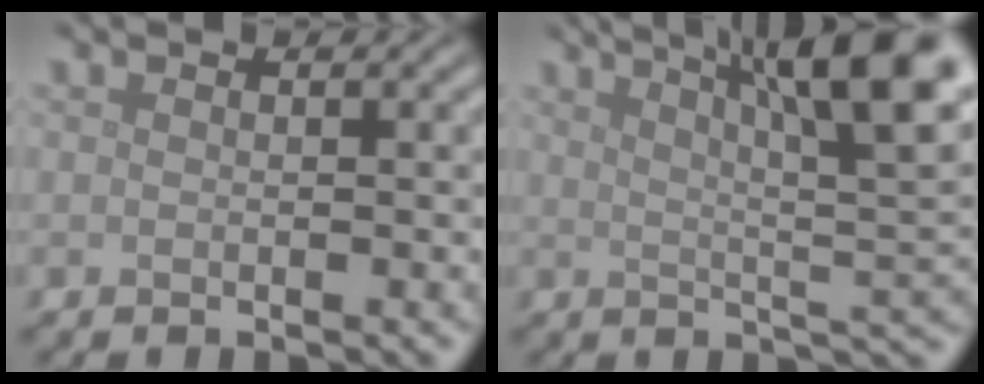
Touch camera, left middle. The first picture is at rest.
{"total": 13.1, "force": [6.3, 3.4, 10.9], "torque": [-0.125, 0.021, 0.089]}